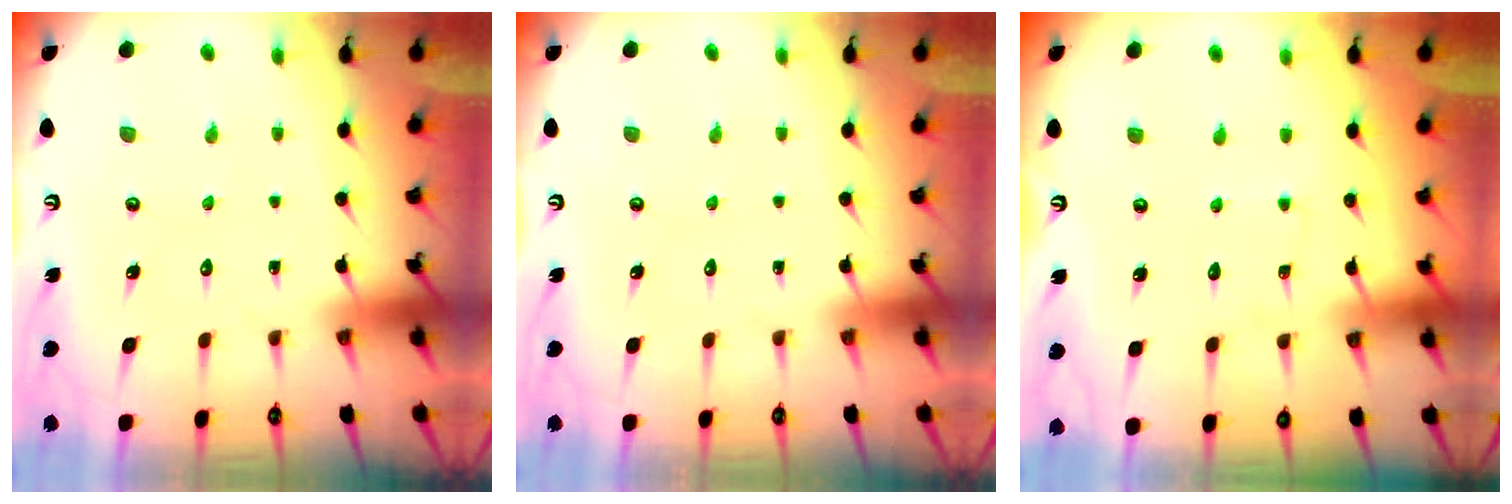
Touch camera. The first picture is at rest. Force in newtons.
{"total": 0.0}
{"total": 4.5, "press": 4.4, "slide": 0.4}